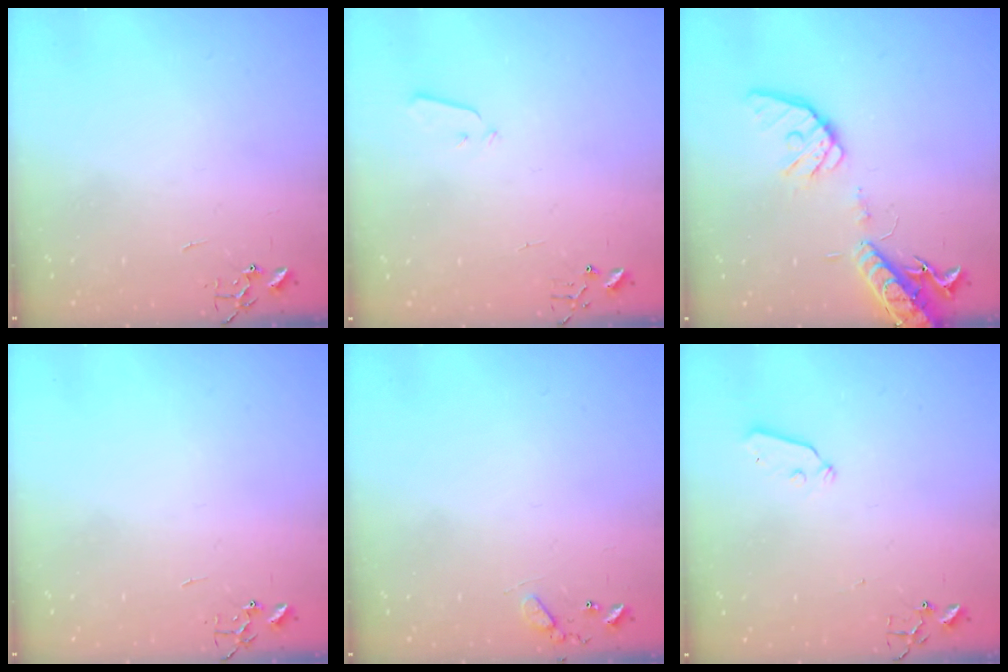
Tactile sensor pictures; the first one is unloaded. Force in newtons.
{"total": 3.0, "press": 2.9, "slide": 0.7}
{"total": 16.1, "press": 15.8, "slide": 3.0}
{"total": 0.0}
{"total": 7.7, "press": 7.6, "slide": 0.5}
{"total": 3.3, "press": 3.3, "slide": 0.4}